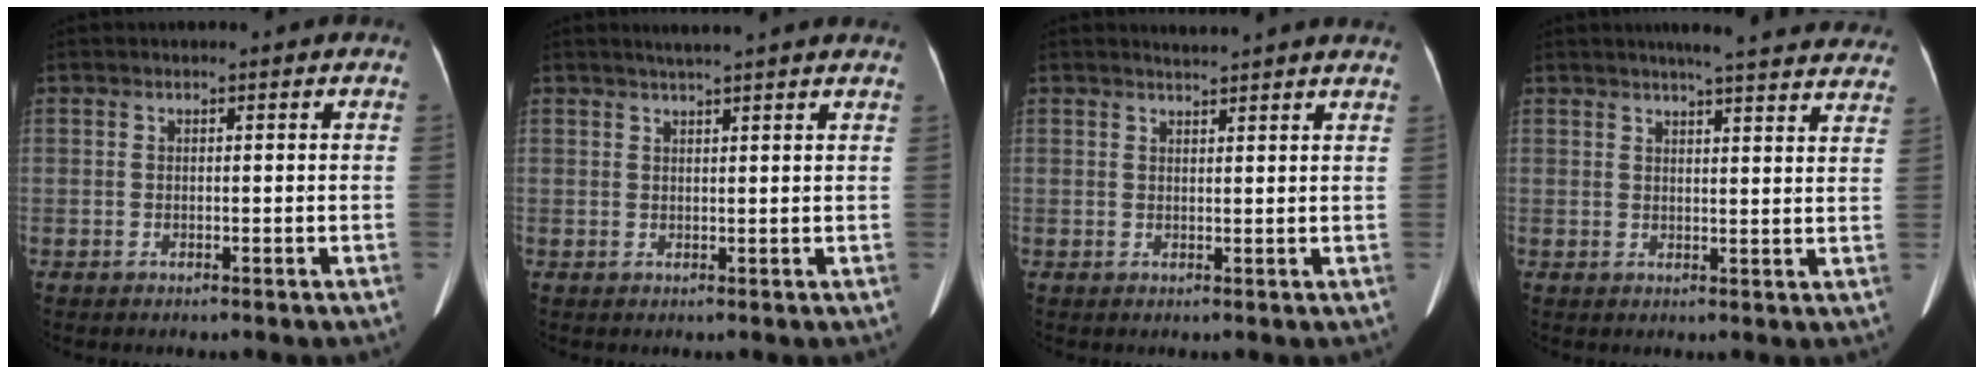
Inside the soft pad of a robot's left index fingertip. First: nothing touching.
{"total": 7.2, "force": [6.3, -0.3, 3.5], "torque": [-0.051, 0.025, 0.071]}
{"total": 5.6, "force": [5.5, -0.3, 1.2], "torque": [-0.015, 0.006, 0.053]}
{"total": 19.5, "force": [17.9, 1.8, 7.5], "torque": [-0.086, -0.025, 0.198]}